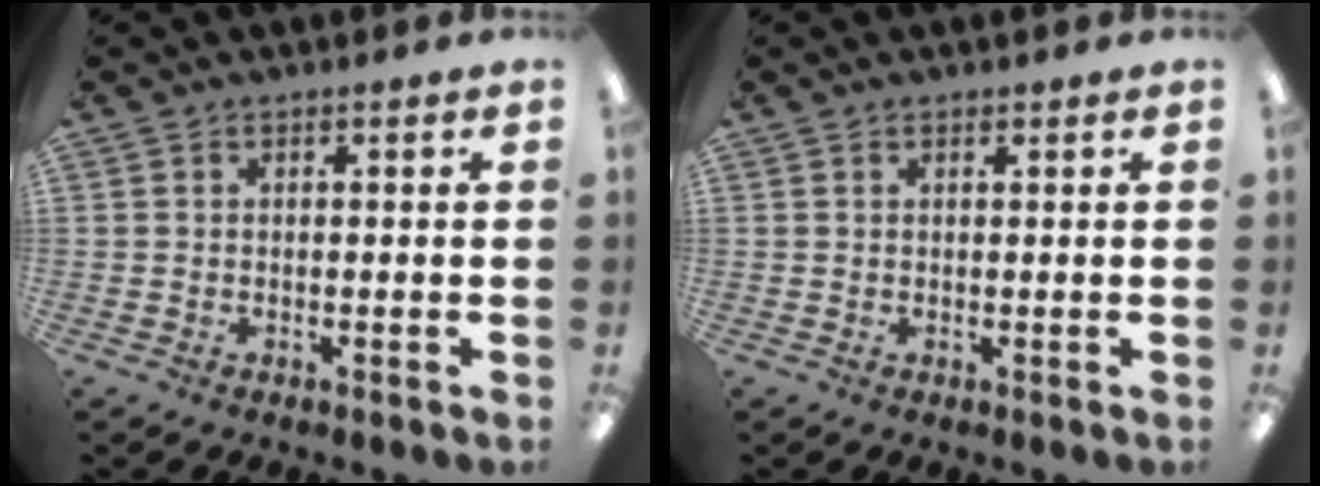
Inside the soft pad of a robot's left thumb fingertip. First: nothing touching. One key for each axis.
{"total": 0.5, "fx": 0.5, "fy": 0.2, "fz": 0.1, "tx": -0.002, "ty": 0.001, "tz": 0.009}